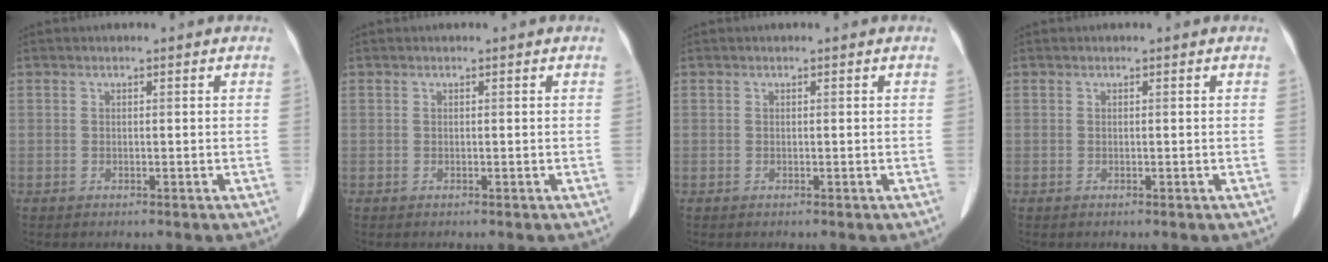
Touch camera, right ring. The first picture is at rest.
{"total": 0.0}
{"total": 0.0}
{"total": 0.0}